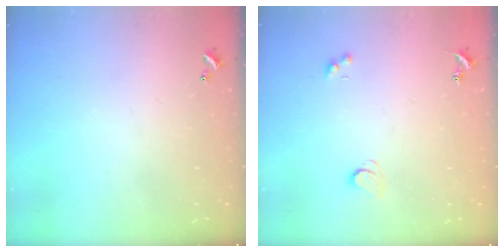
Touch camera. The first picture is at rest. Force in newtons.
{"total": 1.9, "press": 1.9, "slide": 0.5}